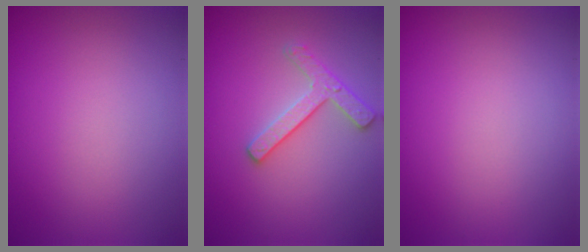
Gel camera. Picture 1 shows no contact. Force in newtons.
{"total": 2.5, "press": 2.5, "slide": 0.3}
{"total": 0.0}